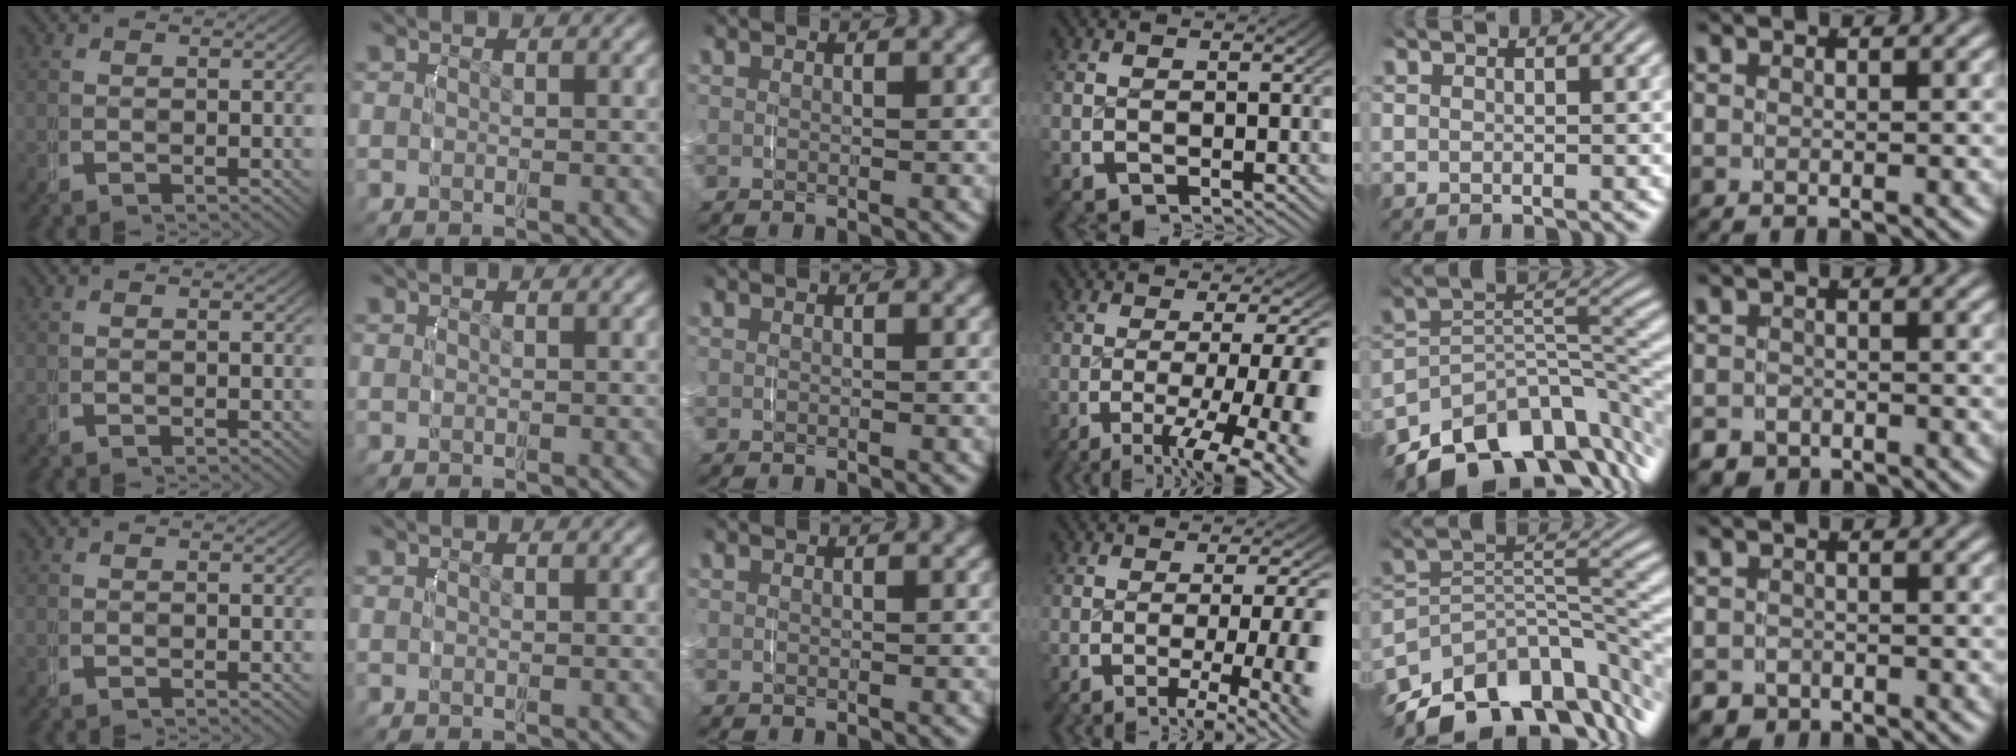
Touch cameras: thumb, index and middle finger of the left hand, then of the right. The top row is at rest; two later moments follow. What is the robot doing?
{"motion": "grasp_and_lifting", "object": "router"}